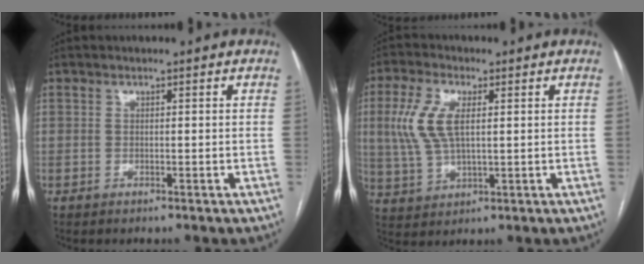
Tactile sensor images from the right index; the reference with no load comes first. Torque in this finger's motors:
{"motor_torque": [1.64, 0.50, 0.86, 0.21]}